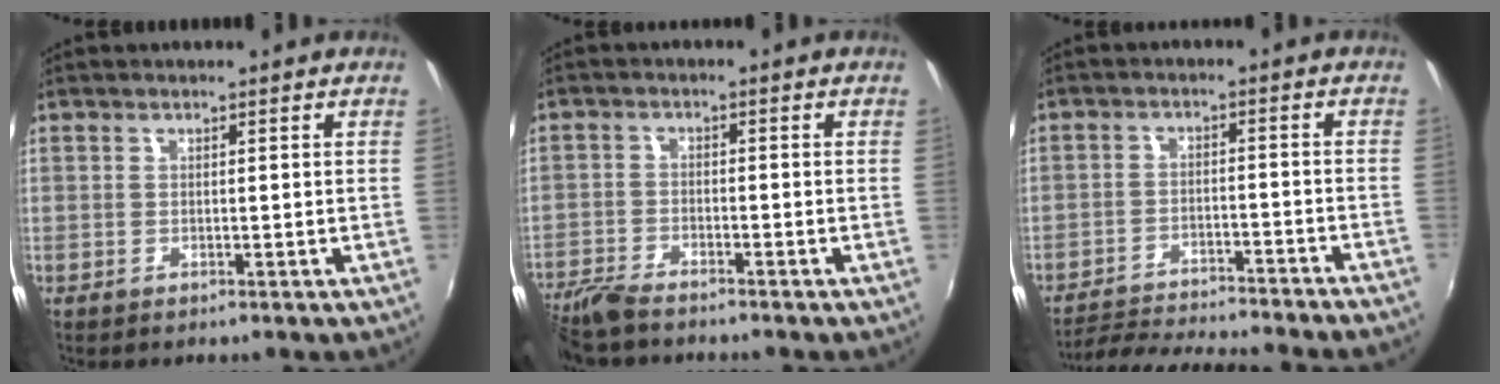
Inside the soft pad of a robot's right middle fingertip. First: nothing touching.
{"total": 7.2, "force": [-6.5, 1.3, 2.9], "torque": [-0.080, -0.022, -0.128]}
{"total": 17.2, "force": [-15.6, 1.3, 7.2], "torque": [-0.146, -0.013, -0.222]}